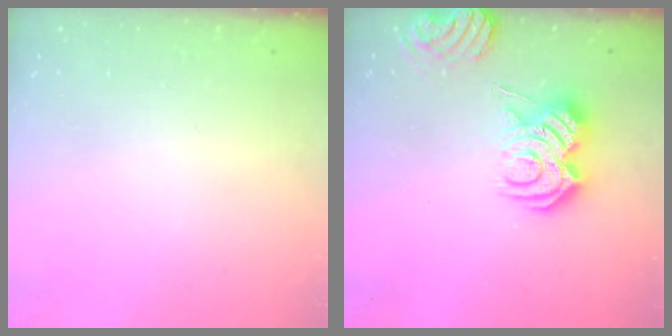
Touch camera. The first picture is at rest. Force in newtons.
{"total": 11.8, "press": 11.8, "slide": 1.0}